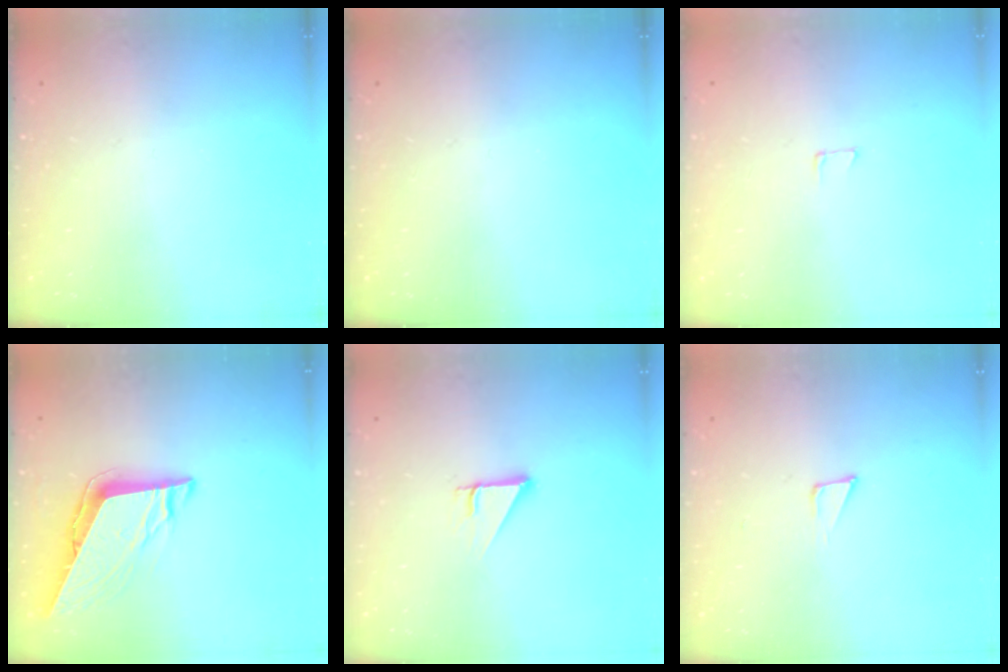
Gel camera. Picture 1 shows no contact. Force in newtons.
{"total": 0.0}
{"total": 4.3, "press": 4.3, "slide": 0.4}
{"total": 8.9, "press": 8.8, "slide": 1.4}
{"total": 2.5, "press": 2.5, "slide": 0.2}
{"total": 4.6, "press": 4.5, "slide": 0.8}